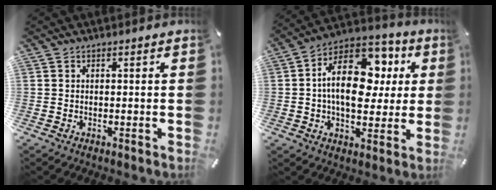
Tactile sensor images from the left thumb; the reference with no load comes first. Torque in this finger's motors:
{"motor_torque": [2.46, 2.25, 1.10, 0.46, 0.26]}